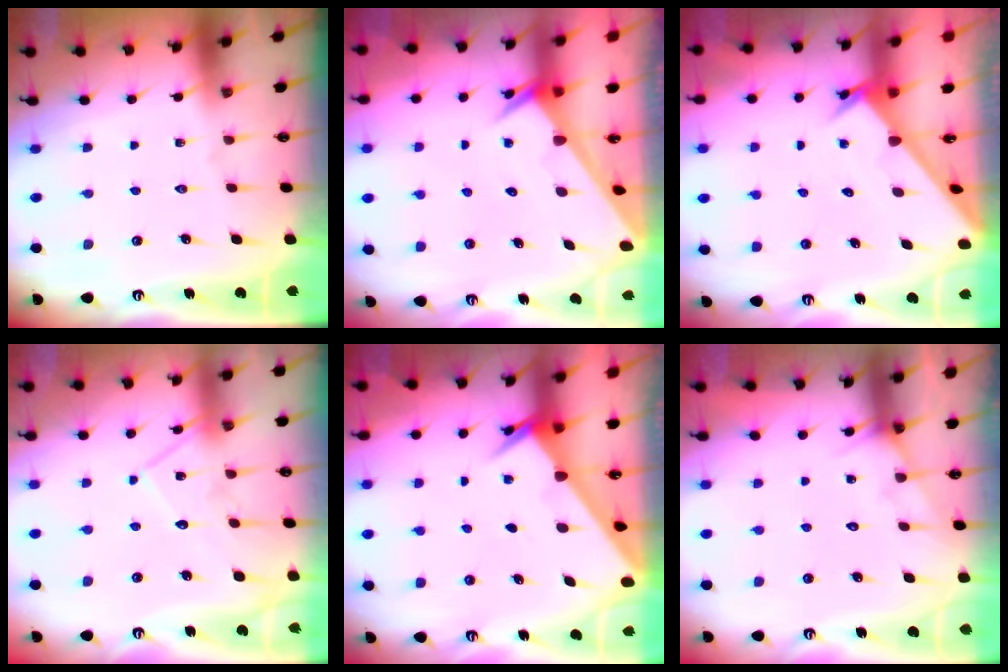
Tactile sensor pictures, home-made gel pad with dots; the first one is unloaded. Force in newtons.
{"total": 2.4, "press": 2.4, "slide": 0.0}
{"total": 2.4, "press": 2.4, "slide": 0.2}
{"total": 11.5, "press": 11.5, "slide": 0.8}
{"total": 2.4, "press": 2.4, "slide": 0.3}
{"total": 4.6, "press": 4.6, "slide": 0.3}